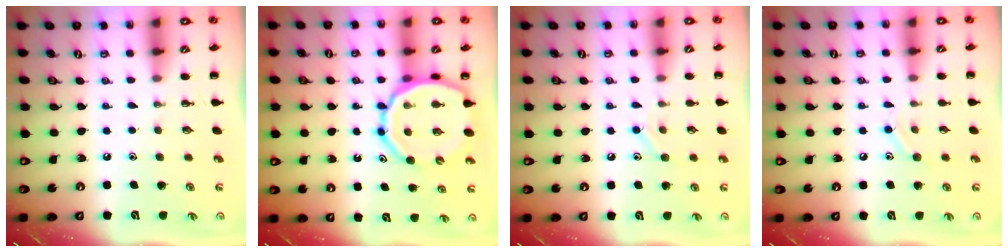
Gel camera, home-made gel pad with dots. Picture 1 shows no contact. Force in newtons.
{"total": 15.2, "press": 14.8, "slide": 3.4}
{"total": 7.9, "press": 7.8, "slide": 1.6}
{"total": 7.6, "press": 7.5, "slide": 1.4}